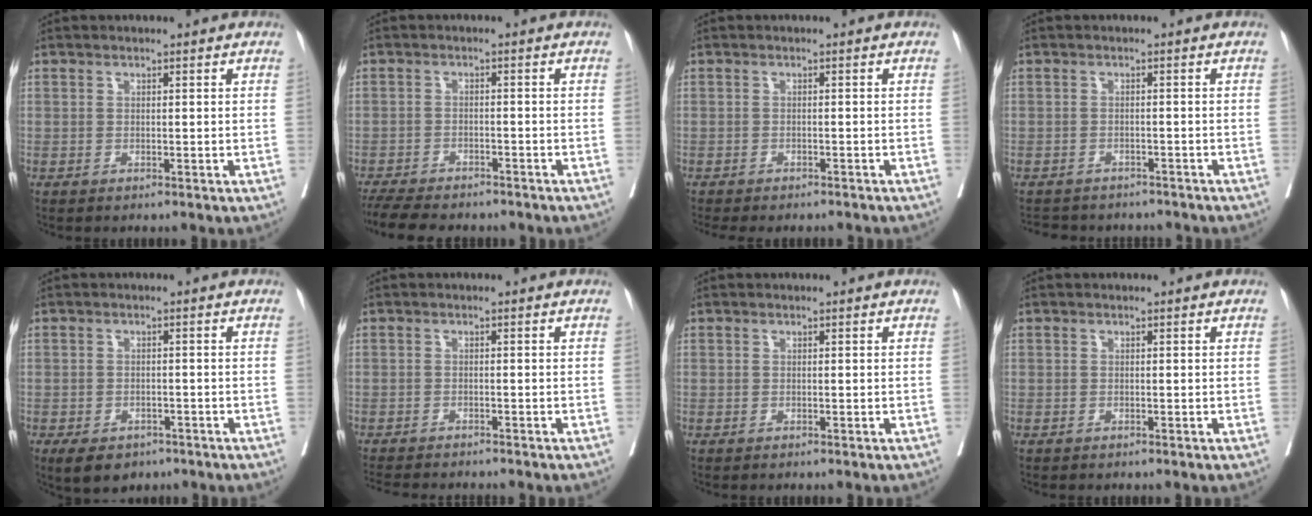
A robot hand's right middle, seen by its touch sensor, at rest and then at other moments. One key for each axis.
{"total": 11.0, "fx": -9.5, "fy": 2.8, "fz": 4.7, "tx": -0.083, "ty": -0.007, "tz": -0.136}
{"total": 7.9, "fx": -7.2, "fy": 1.8, "fz": 2.8, "tx": -0.032, "ty": -0.006, "tz": -0.089}
{"total": 9.0, "fx": -8.2, "fy": 3.0, "fz": 2.0, "tx": -0.034, "ty": 0.004, "tz": -0.098}
{"total": 6.3, "fx": -4.3, "fy": 3.6, "fz": 2.7, "tx": -0.036, "ty": -0.001, "tz": -0.060}
{"total": 7.6, "fx": -6.9, "fy": 0.9, "fz": 2.9, "tx": -0.037, "ty": -0.010, "tz": -0.100}
{"total": 0.0}
{"total": 0.0}